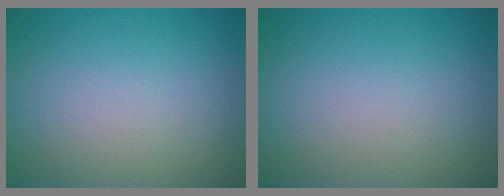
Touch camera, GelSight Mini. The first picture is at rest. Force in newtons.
{"total": 0.0}